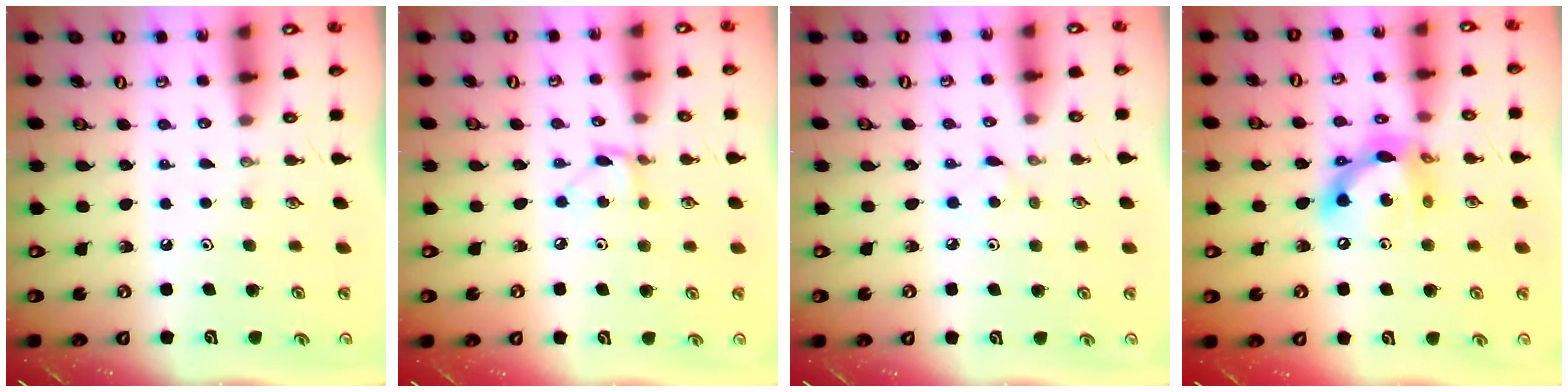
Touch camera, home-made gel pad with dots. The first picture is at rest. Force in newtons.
{"total": 3.7, "press": 3.7, "slide": 0.1}
{"total": 2.9, "press": 2.9, "slide": 0.3}
{"total": 14.9, "press": 14.8, "slide": 1.2}